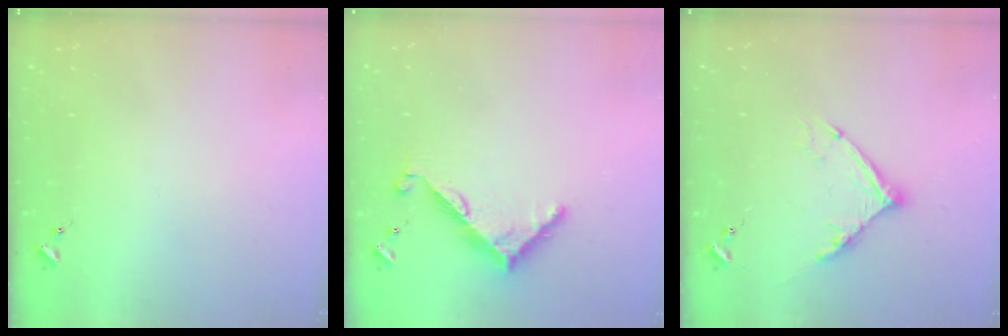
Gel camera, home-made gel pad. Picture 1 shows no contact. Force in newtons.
{"total": 7.8, "press": 7.8, "slide": 0.1}
{"total": 12.8, "press": 12.7, "slide": 1.2}